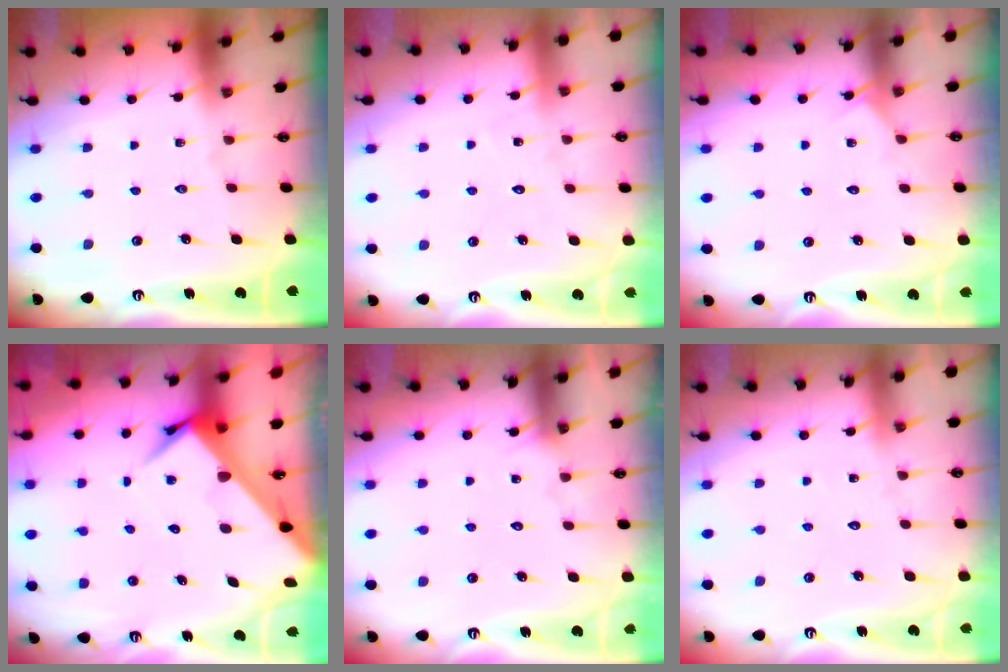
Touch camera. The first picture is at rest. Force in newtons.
{"total": 5.2, "press": 5.2, "slide": 0.4}
{"total": 4.3, "press": 4.3, "slide": 0.5}
{"total": 6.0, "press": 6.0, "slide": 0.5}
{"total": 5.8, "press": 5.8, "slide": 0.3}
{"total": 3.5, "press": 3.4, "slide": 0.3}